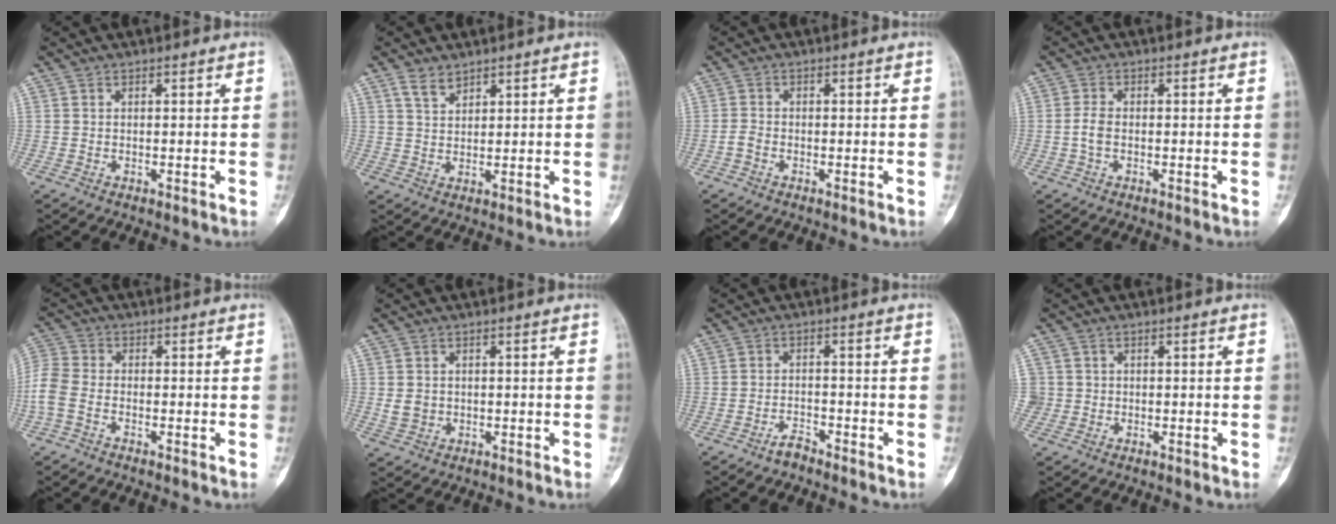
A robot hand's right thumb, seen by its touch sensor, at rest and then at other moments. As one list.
[{"total": 3.1, "force": [2.3, 1.6, 1.3], "torque": [-0.019, -0.013, 0.049]}, {"total": 1.4, "force": [-0.8, 0.8, 0.9], "torque": [-0.022, 0.005, -0.021]}, {"total": 2.3, "force": [-0.4, 1.4, 1.8], "torque": [-0.043, 0.008, -0.011]}, {"total": 5.9, "force": [-2.3, 3.7, 4.0], "torque": [-0.103, 0.015, -0.056]}, {"total": 2.7, "force": [0.0, 2.3, 1.4], "torque": [-0.017, 0.003, 0.006]}, {"total": 2.2, "force": [-2.0, 0.6, 0.8], "torque": [-0.016, 0.011, -0.037]}, {"total": 2.2, "force": [-0.1, 2.2, 0.0], "torque": [0.016, 0.007, -0.002]}]